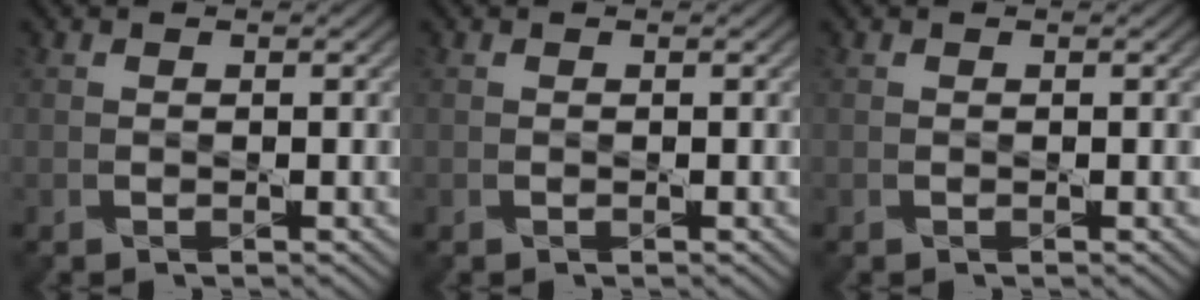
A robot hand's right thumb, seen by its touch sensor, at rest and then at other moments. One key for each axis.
{"total": 0.0}
{"total": 0.0}